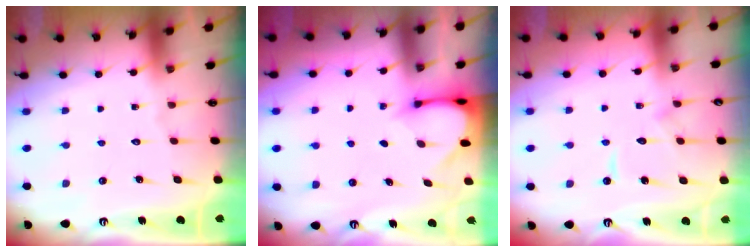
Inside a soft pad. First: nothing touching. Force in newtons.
{"total": 3.2, "press": 3.2, "slide": 0.3}
{"total": 7.8, "press": 7.8, "slide": 0.8}